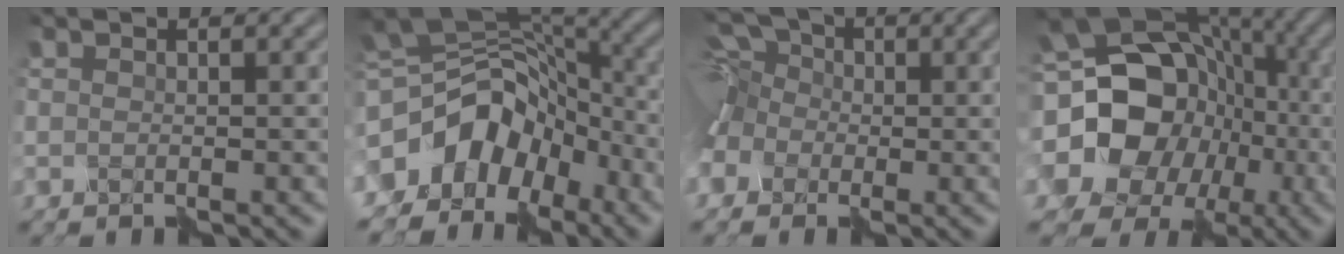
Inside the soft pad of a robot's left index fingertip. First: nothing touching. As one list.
[{"total": 11.3, "force": [-4.8, 7.7, 6.8], "torque": [-0.112, 0.014, -0.097]}, {"total": 8.3, "force": [0.2, 6.8, 4.8], "torque": [-0.118, 0.028, -0.041]}, {"total": 19.6, "force": [-2.3, 17.4, 8.7], "torque": [-0.189, -0.002, -0.061]}]